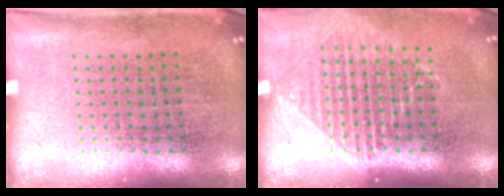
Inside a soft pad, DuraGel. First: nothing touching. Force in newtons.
{"total": 1.2, "press": 1.1, "slide": 0.6}